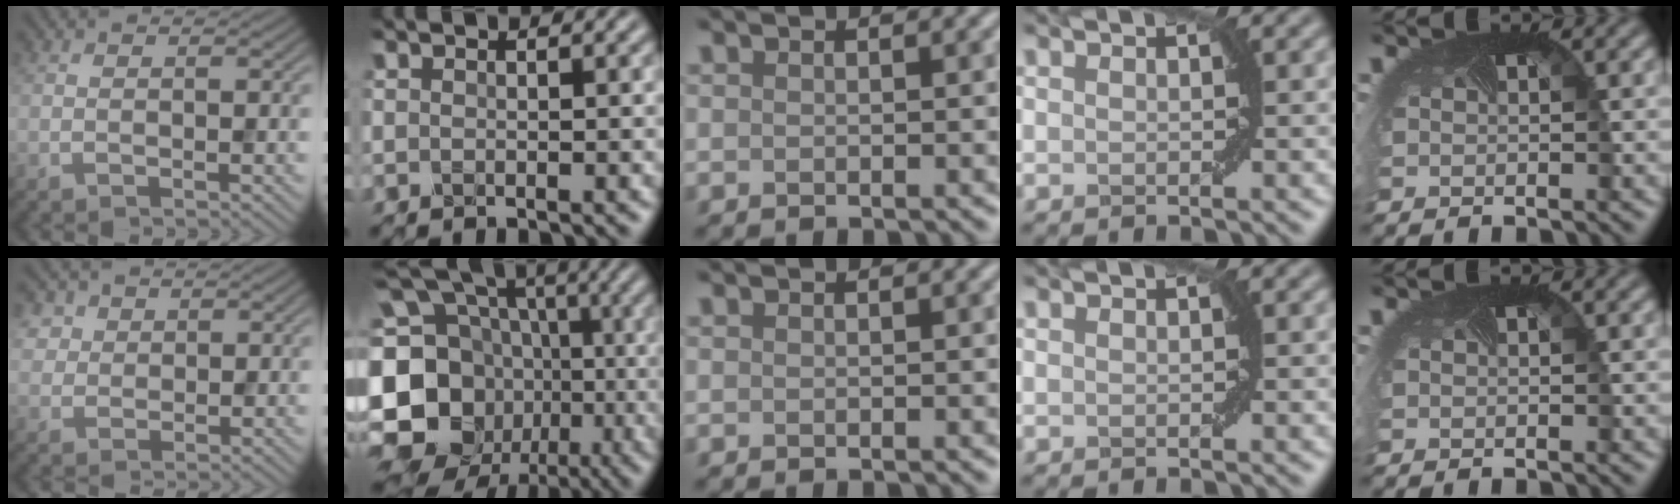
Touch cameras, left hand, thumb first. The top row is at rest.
{"thumb": {"total": 3.3, "force": [1.5, 2.8, 1.0], "torque": [-0.036, -0.005, 0.036]}, "index": {"total": 20.6, "force": [-4.7, 17.7, 9.4], "torque": [-0.212, 0.015, -0.115]}}